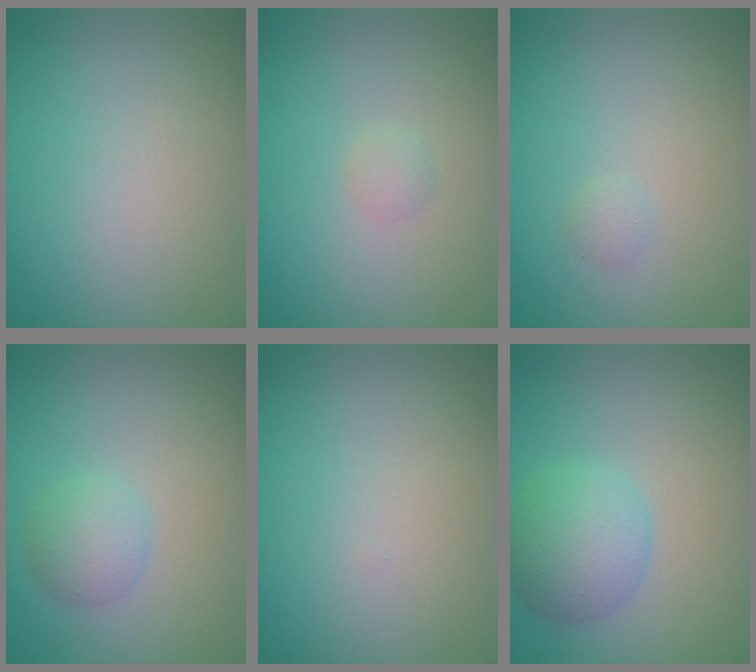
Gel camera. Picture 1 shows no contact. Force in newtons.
{"total": 0.7, "press": 0.7, "slide": 0.0}
{"total": 0.6, "press": 0.6, "slide": 0.1}
{"total": 2.3, "press": 2.3, "slide": 0.1}
{"total": 0.0}
{"total": 4.5, "press": 4.5, "slide": 0.2}